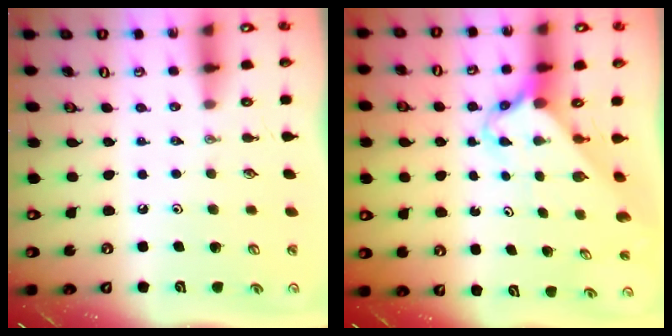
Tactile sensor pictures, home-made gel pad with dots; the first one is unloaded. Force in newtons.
{"total": 2.6, "press": 2.6, "slide": 0.3}